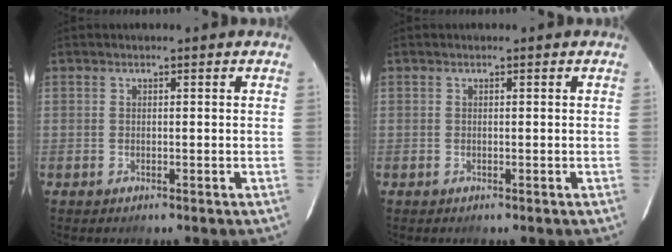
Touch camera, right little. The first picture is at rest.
{"total": 0.0}